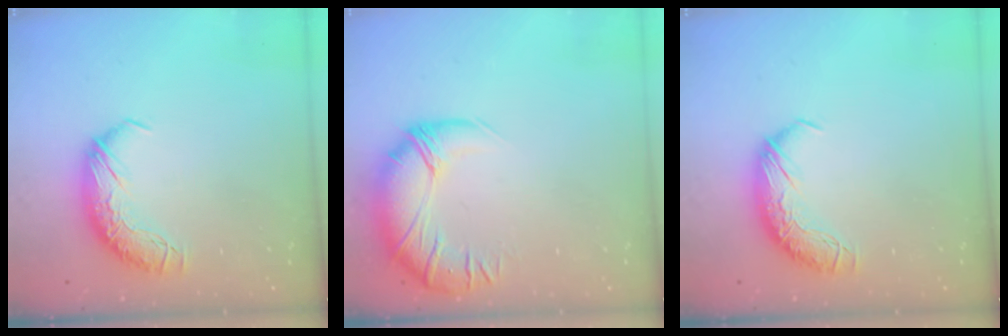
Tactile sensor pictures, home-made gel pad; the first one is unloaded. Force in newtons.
{"total": 2.9, "press": 0.1, "slide": 2.9}
{"total": 0.0}